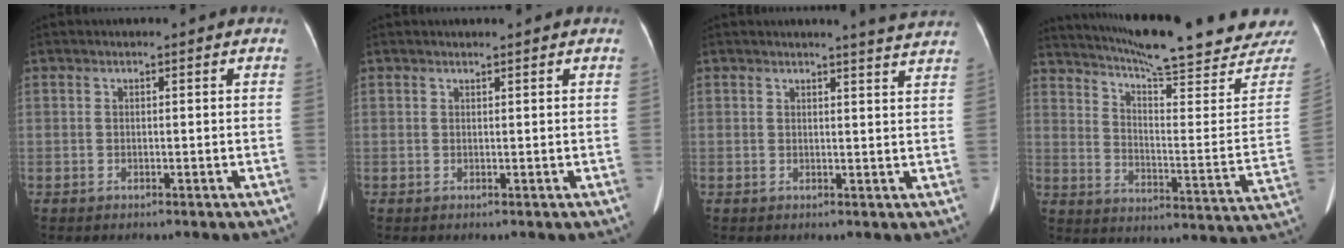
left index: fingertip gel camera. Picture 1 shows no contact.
{"total": 1.6, "force": [1.6, -0.1, 0.3], "torque": [-0.010, 0.009, 0.022]}
{"total": 6.0, "force": [5.8, -0.7, 1.6], "torque": [-0.023, -0.012, 0.048]}
{"total": 26.8, "force": [24.5, 1.8, 10.9], "torque": [-0.177, -0.089, 0.312]}